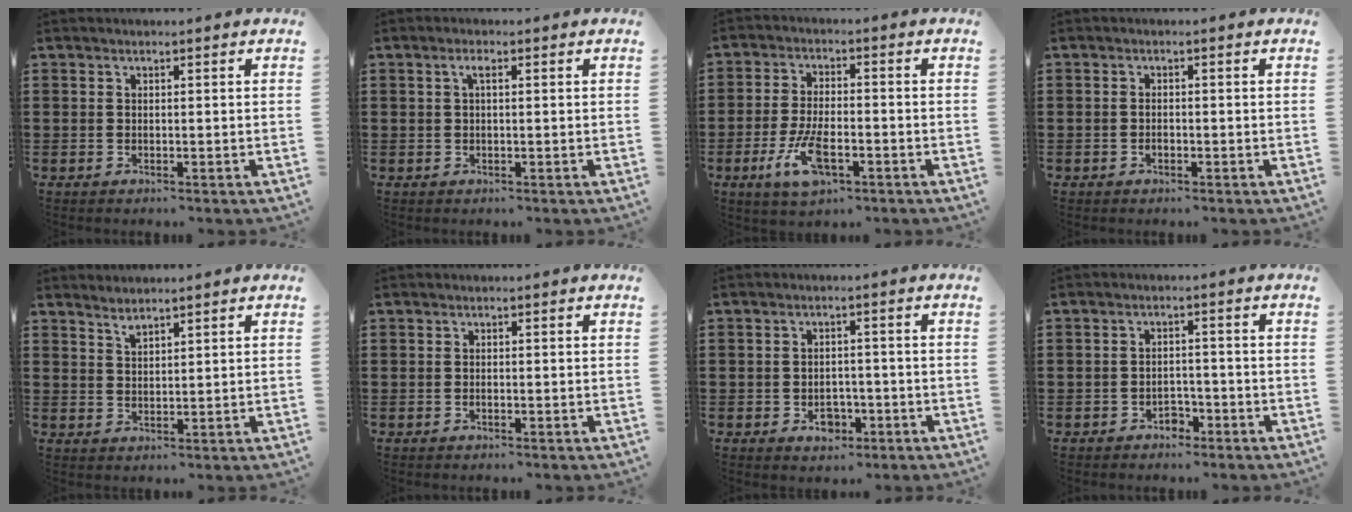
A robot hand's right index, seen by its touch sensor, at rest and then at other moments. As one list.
[{"total": 1.6, "force": [0.4, 0.4, 1.5], "torque": [-0.030, 0.005, 0.005]}, {"total": 7.7, "force": [-3.1, 3.1, 6.4], "torque": [-0.142, -0.010, -0.057]}, {"total": 0.9, "force": [-0.4, 0.5, 0.7], "torque": [-0.015, -0.002, -0.007]}, {"total": 1.8, "force": [1.7, 0.1, 0.4], "torque": [-0.011, 0.002, 0.033]}, {"total": 0.0}, {"total": 3.3, "force": [-1.5, 2.2, 1.9], "torque": [-0.038, 0.002, -0.028]}, {"total": 2.3, "force": [-1.9, 1.0, 0.7], "torque": [-0.019, 0.000, -0.040]}]